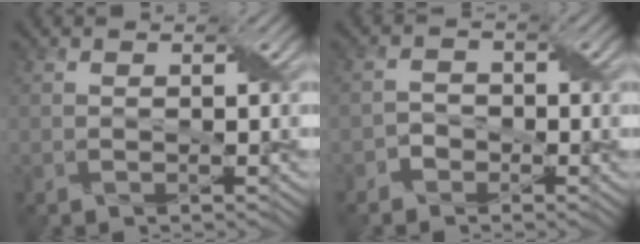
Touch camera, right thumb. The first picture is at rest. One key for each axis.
{"total": 1.9, "fx": -1.3, "fy": 1.3, "fz": 0.5, "tx": -0.008, "ty": 0.007, "tz": -0.028}